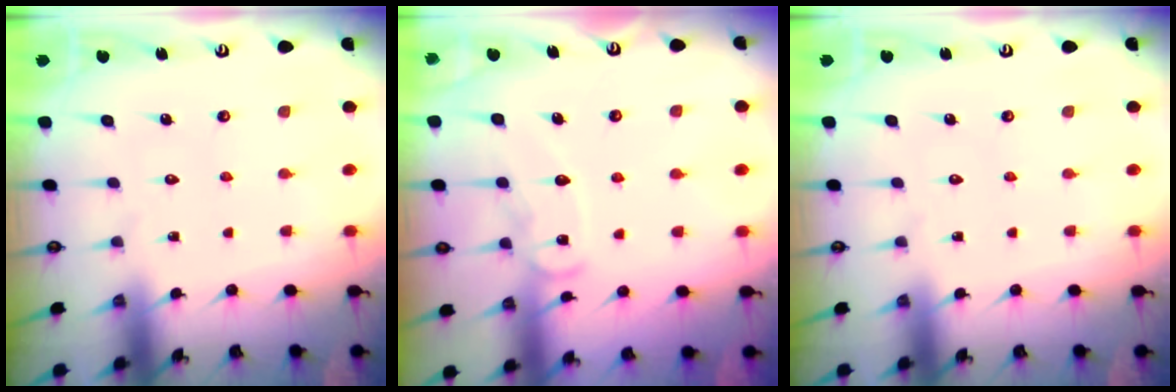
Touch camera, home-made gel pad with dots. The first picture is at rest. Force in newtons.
{"total": 9.4, "press": 9.4, "slide": 0.9}
{"total": 0.0}